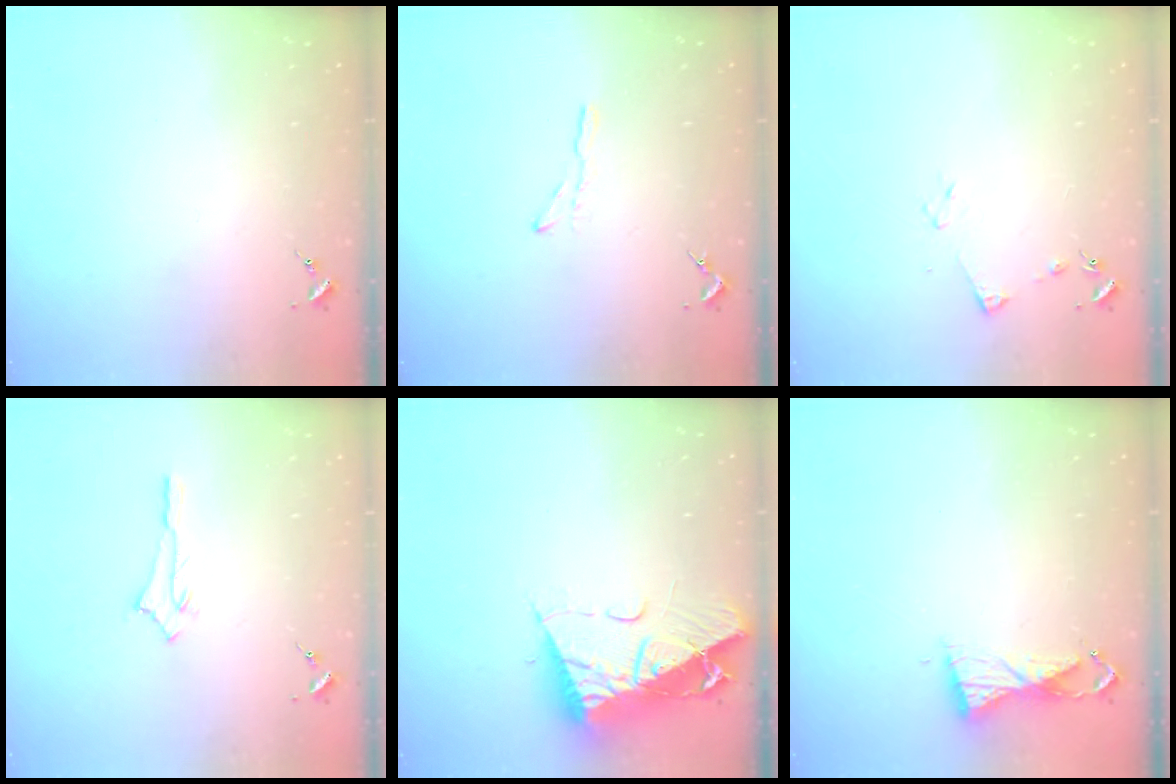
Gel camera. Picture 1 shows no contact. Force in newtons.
{"total": 3.2, "press": 3.2, "slide": 0.3}
{"total": 4.5, "press": 4.5, "slide": 0.6}
{"total": 2.9, "press": 2.9, "slide": 0.2}
{"total": 13.6, "press": 13.6, "slide": 1.1}
{"total": 6.2, "press": 6.1, "slide": 0.6}